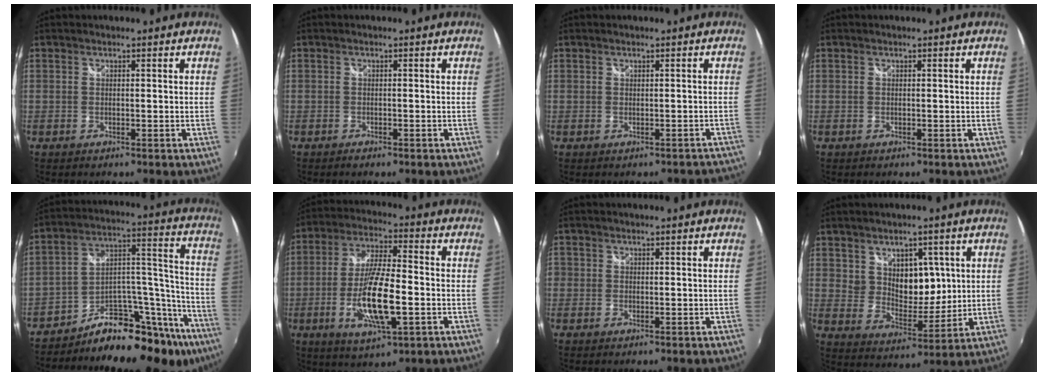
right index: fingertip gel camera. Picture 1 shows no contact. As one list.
[{"total": 1.5, "force": [-1.2, 0.5, 0.8], "torque": [-0.017, -0.005, -0.020]}, {"total": 2.8, "force": [-2.3, 1.6, 0.5], "torque": [0.002, 0.012, -0.017]}, {"total": 0.0}, {"total": 20.5, "force": [-15.7, 7.7, 10.5], "torque": [-0.106, 0.052, -0.237]}, {"total": 14.2, "force": [-3.8, 3.5, 13.3], "torque": [-0.264, -0.011, -0.068]}, {"total": 0.9, "force": [0.0, 0.9, 0.3], "torque": [-0.008, -0.001, -0.005]}, {"total": 9.8, "force": [3.9, 7.0, 5.6], "torque": [-0.077, -0.004, 0.077]}]